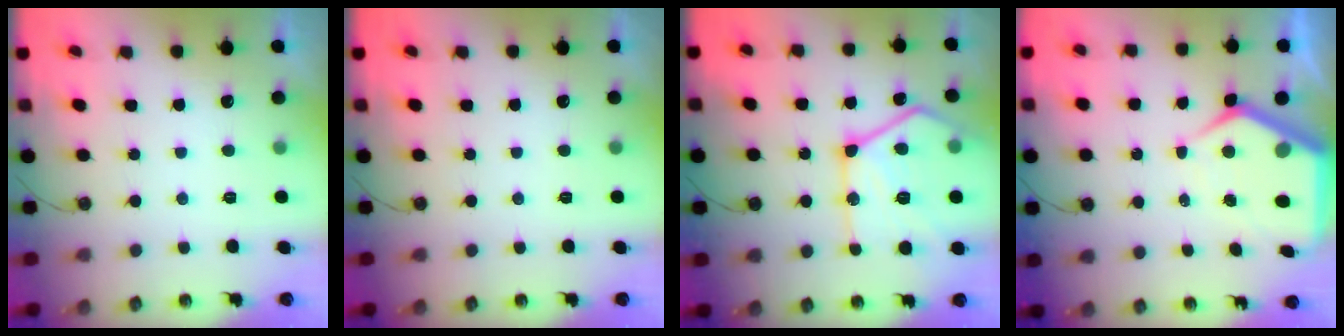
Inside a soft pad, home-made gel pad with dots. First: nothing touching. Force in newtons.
{"total": 0.0}
{"total": 24.1, "press": 24.0, "slide": 1.9}
{"total": 9.6, "press": 9.5, "slide": 0.9}